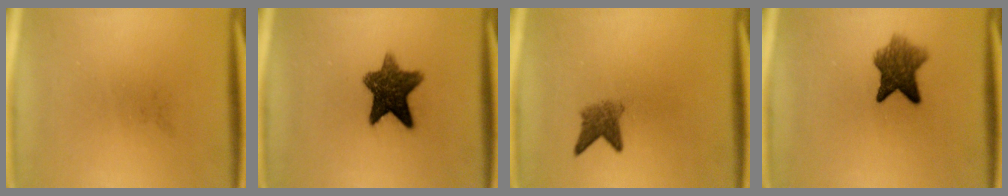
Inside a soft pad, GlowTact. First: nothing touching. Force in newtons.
{"total": 9.9}
{"total": 3.1}
{"total": 6.7}